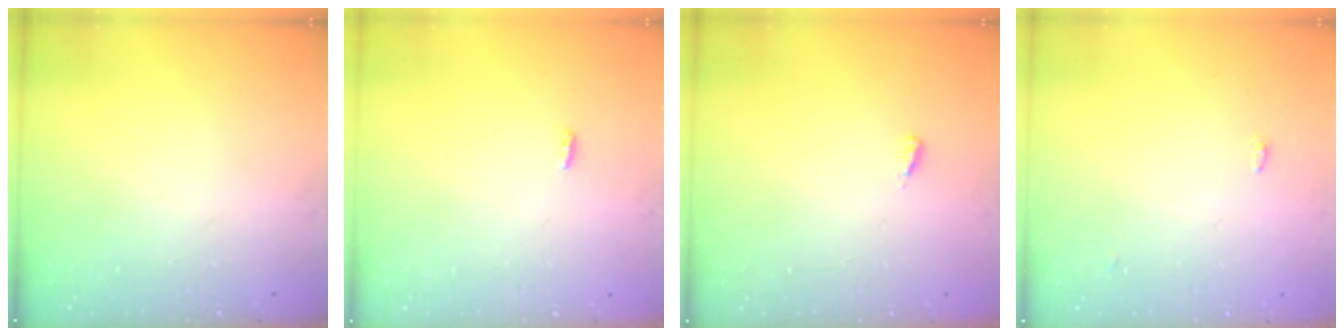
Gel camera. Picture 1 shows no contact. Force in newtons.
{"total": 3.0, "press": 2.9, "slide": 0.8}
{"total": 3.2, "press": 3.2, "slide": 0.5}
{"total": 6.3, "press": 2.7, "slide": 5.7}